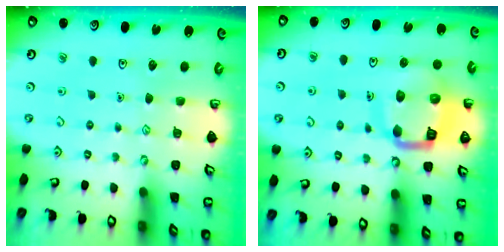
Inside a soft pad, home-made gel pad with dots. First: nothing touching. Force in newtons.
{"total": 13.2, "press": 13.1, "slide": 1.7}